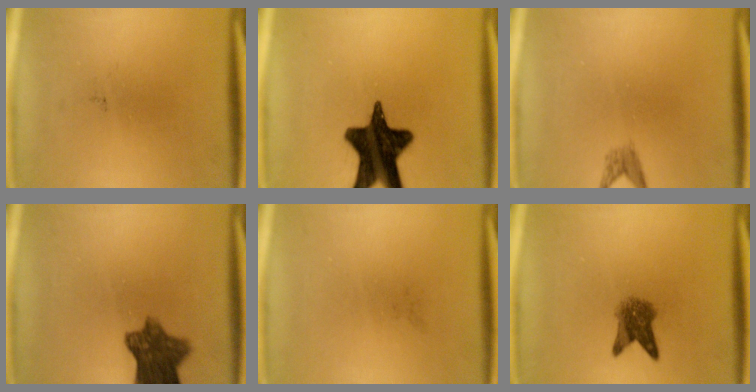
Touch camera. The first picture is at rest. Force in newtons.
{"total": 16.5}
{"total": 1.4}
{"total": 8.6}
{"total": 0.0}
{"total": 4.1}